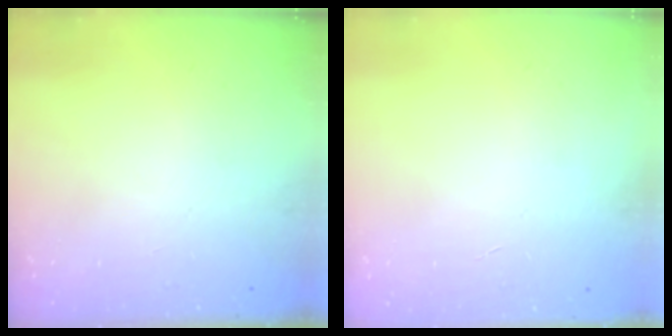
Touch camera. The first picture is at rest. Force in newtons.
{"total": 0.6, "press": 0.6, "slide": 0.2}